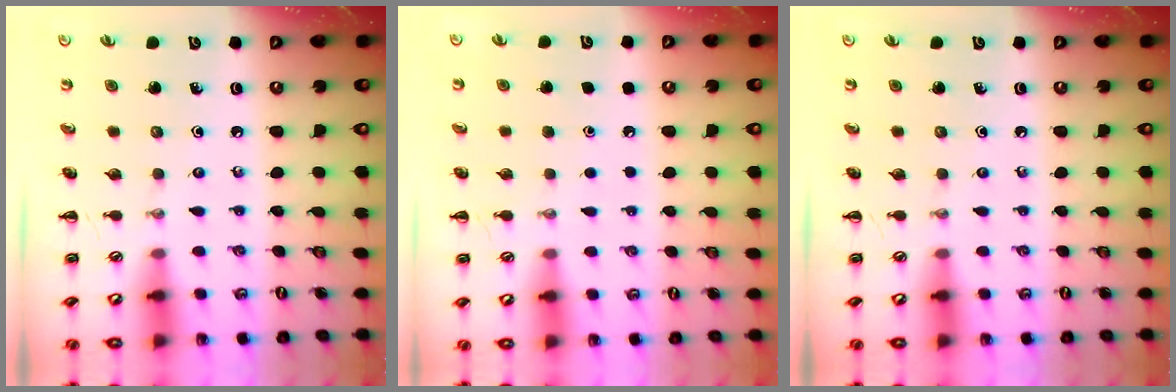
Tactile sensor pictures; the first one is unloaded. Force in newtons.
{"total": 1.8, "press": 1.8, "slide": 0.1}
{"total": 0.0}